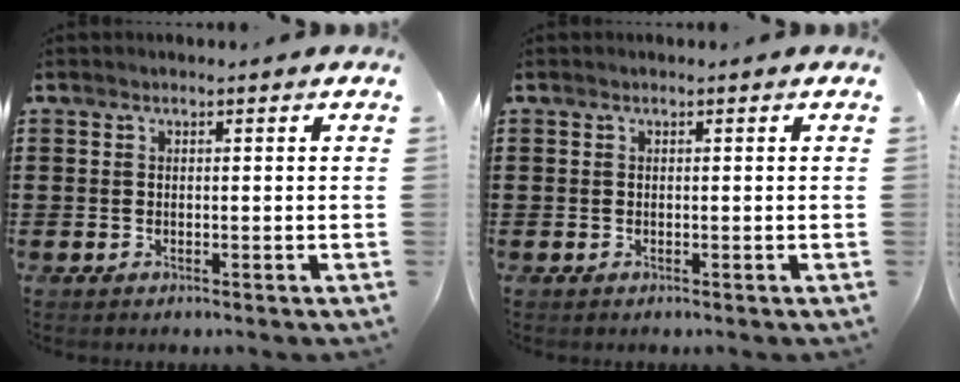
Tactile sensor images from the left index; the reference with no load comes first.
{"total": 0.0}